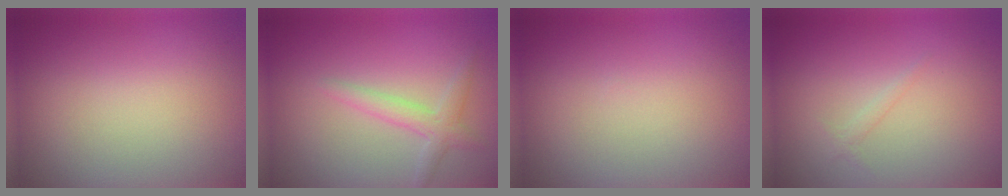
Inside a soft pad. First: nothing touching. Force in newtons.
{"total": 2.2, "press": 2.2, "slide": 0.1}
{"total": 0.0}
{"total": 0.6, "press": 0.6, "slide": 0.1}